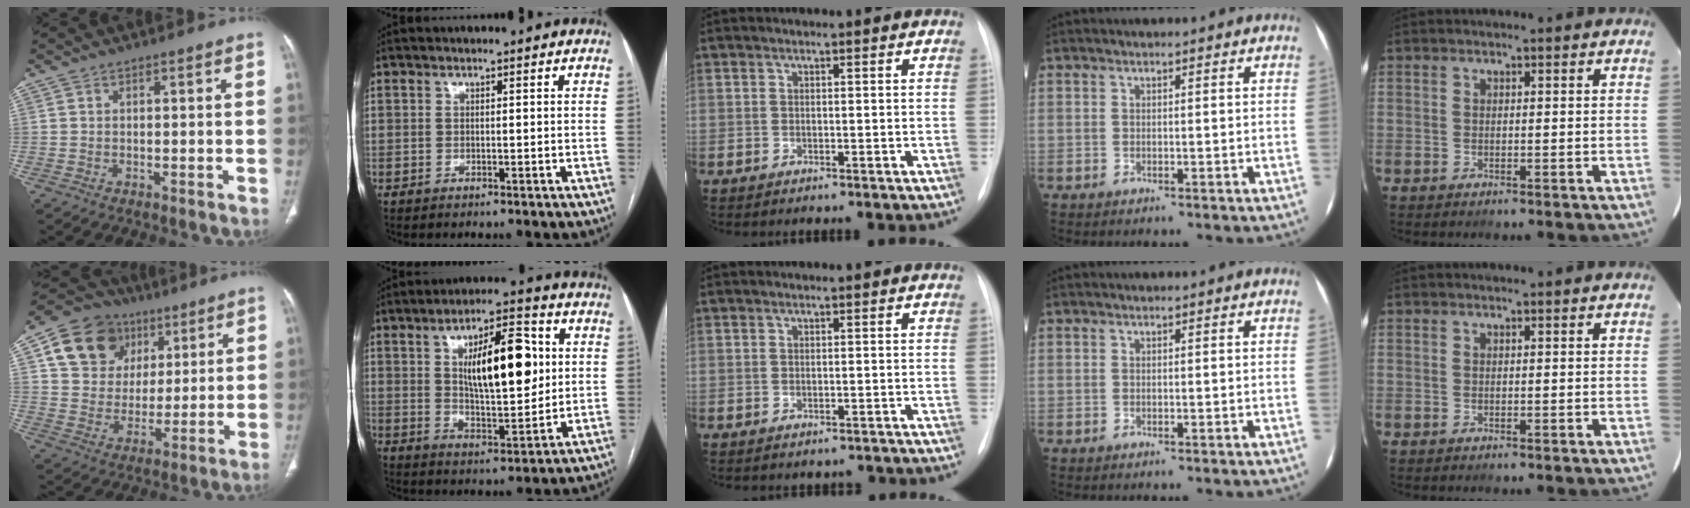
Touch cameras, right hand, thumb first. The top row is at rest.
{"thumb": {"total": 16.0, "force": [7.0, 13.0, 6.1], "torque": [-0.073, 0.001, 0.125]}, "index": {"total": 14.3, "force": [3.2, 4.8, 13.2], "torque": [-0.211, 0.011, 0.054]}, "middle": {"total": 1.5, "force": [-1.3, 0.7, 0.4], "torque": [-0.007, 0.000, -0.013]}}